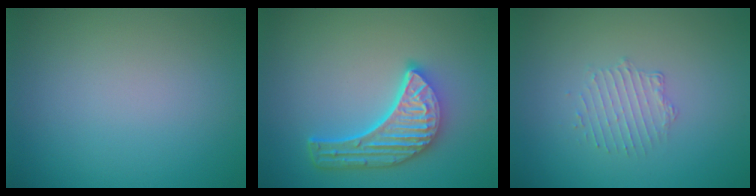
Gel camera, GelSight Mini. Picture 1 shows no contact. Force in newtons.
{"total": 5.7, "press": 4.5, "slide": 3.6}
{"total": 1.6, "press": 0.9, "slide": 1.3}